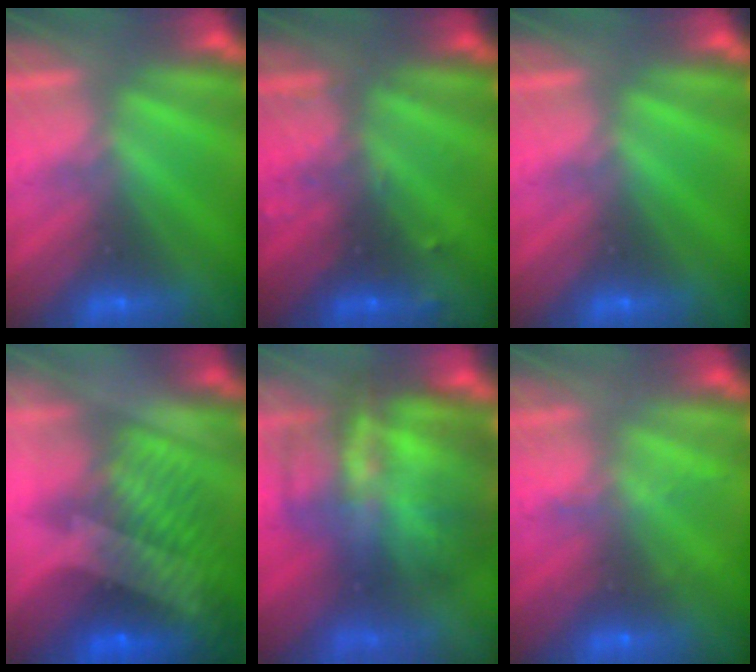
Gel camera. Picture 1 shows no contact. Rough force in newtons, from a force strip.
{"total": 2.9}
{"total": 0.0}
{"total": 9.8}
{"total": 10.8}
{"total": 2.1}